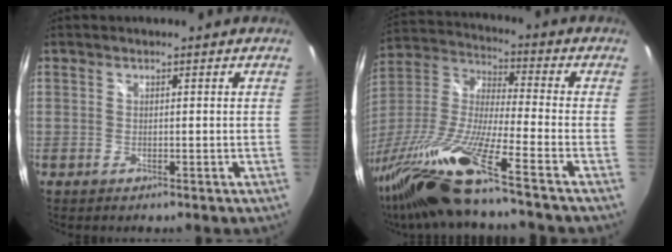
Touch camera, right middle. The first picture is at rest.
{"total": 20.6, "force": [-15.4, -1.1, 13.6], "torque": [-0.263, -0.047, -0.295]}